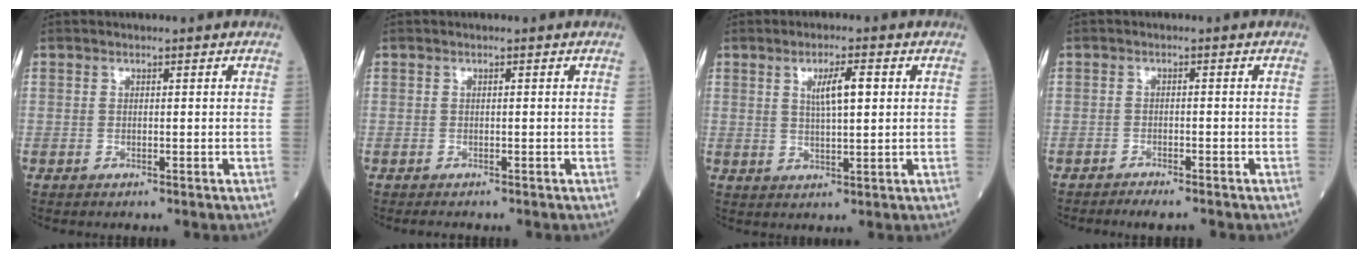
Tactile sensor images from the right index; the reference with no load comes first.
{"total": 0.8, "force": [-0.6, 0.1, 0.4], "torque": [-0.008, -0.002, -0.009]}
{"total": 4.9, "force": [1.5, 0.7, 4.6], "torque": [-0.082, 0.003, 0.026]}
{"total": 3.3, "force": [-2.9, 0.5, 1.5], "torque": [-0.019, -0.004, -0.041]}